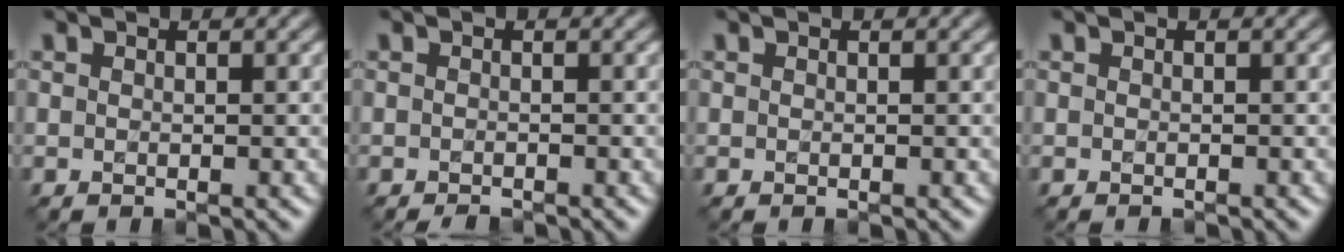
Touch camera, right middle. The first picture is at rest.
{"total": 1.0, "force": [-0.9, 0.1, 0.2], "torque": [-0.003, -0.007, -0.016]}
{"total": 0.0}
{"total": 0.0}